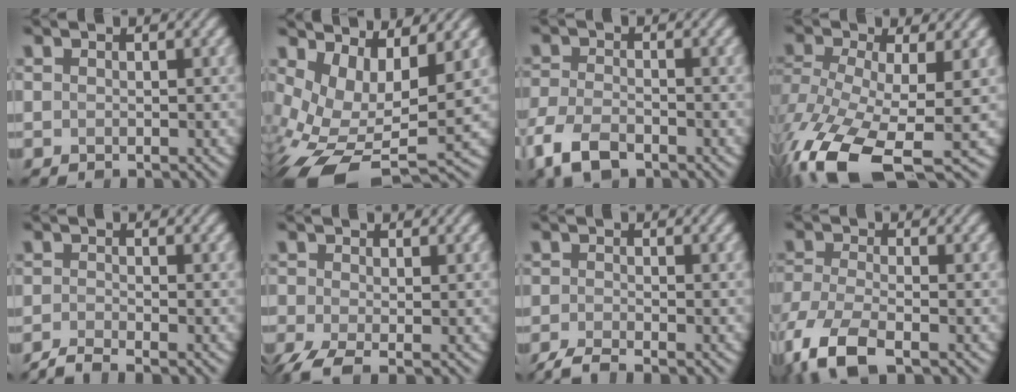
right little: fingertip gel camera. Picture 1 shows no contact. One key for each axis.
{"total": 8.9, "fx": -1.0, "fy": 4.4, "fz": 7.7, "tx": -0.154, "ty": -0.030, "tz": -0.007}
{"total": 5.0, "fx": -3.3, "fy": 2.3, "fz": 3.0, "tx": -0.065, "ty": -0.002, "tz": -0.075}
{"total": 12.9, "fx": -6.1, "fy": 4.8, "fz": 10.3, "tx": -0.233, "ty": -0.021, "tz": -0.106}
{"total": 2.2, "fx": -1.7, "fy": 0.3, "fz": 1.3, "tx": -0.023, "ty": -0.007, "tz": -0.046}
{"total": 3.5, "fx": -1.8, "fy": 1.3, "fz": 2.7, "tx": -0.065, "ty": -0.010, "tz": -0.041}
{"total": 2.4, "fx": -2.0, "fy": 0.3, "fz": 1.4, "tx": -0.030, "ty": -0.007, "tz": -0.047}
{"total": 6.5, "fx": -3.8, "fy": 2.5, "fz": 4.7, "tx": -0.110, "ty": -0.017, "tz": -0.083}